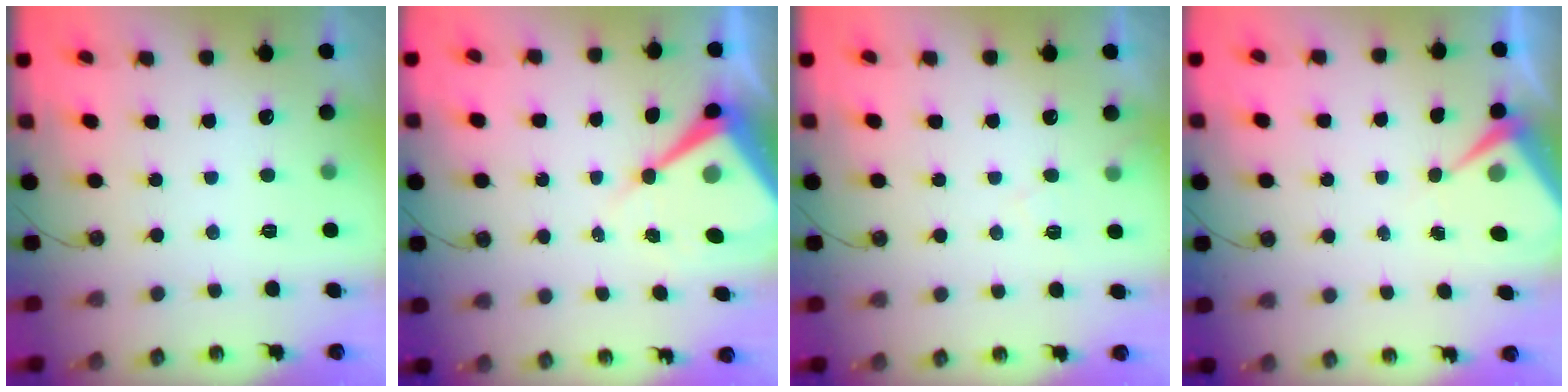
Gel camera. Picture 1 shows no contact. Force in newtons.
{"total": 10.0, "press": 9.9, "slide": 1.1}
{"total": 4.4, "press": 4.3, "slide": 0.7}
{"total": 6.7, "press": 6.6, "slide": 0.7}